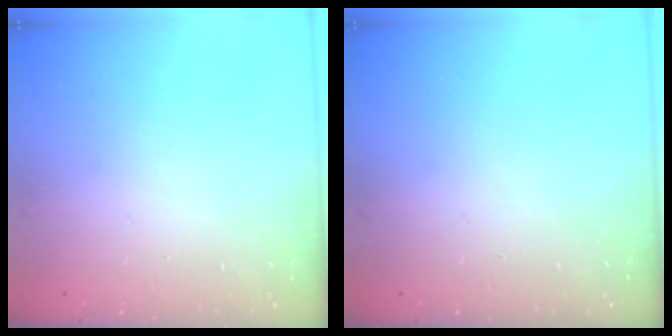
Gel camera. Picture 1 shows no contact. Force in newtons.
{"total": 0.0}